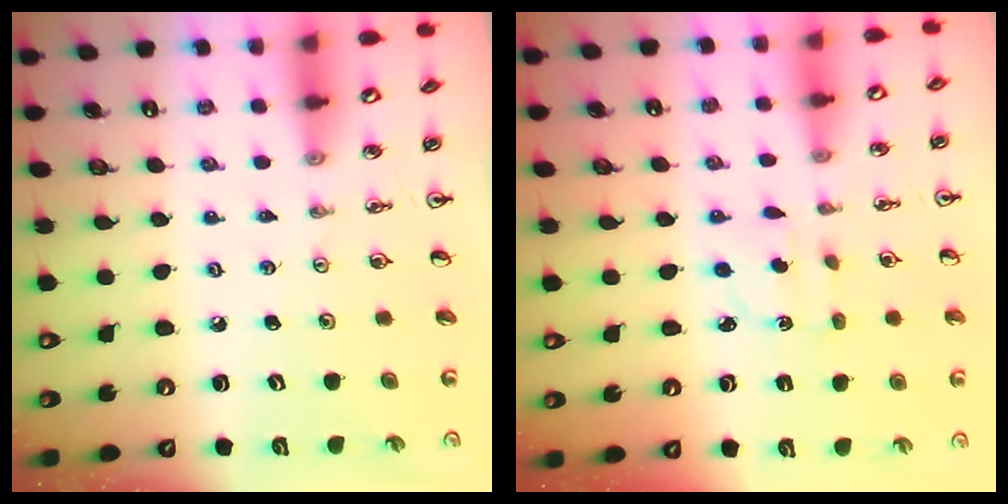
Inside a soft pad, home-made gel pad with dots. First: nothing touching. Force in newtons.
{"total": 2.7, "press": 2.6, "slide": 0.6}